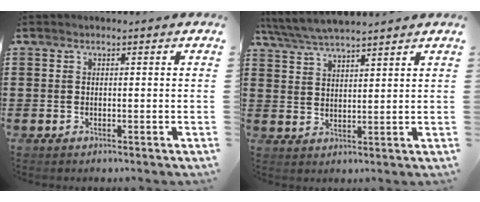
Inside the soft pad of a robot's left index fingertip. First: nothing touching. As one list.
[{"total": 4.6, "force": [4.3, 0.4, 1.5], "torque": [-0.044, -0.014, 0.077]}]